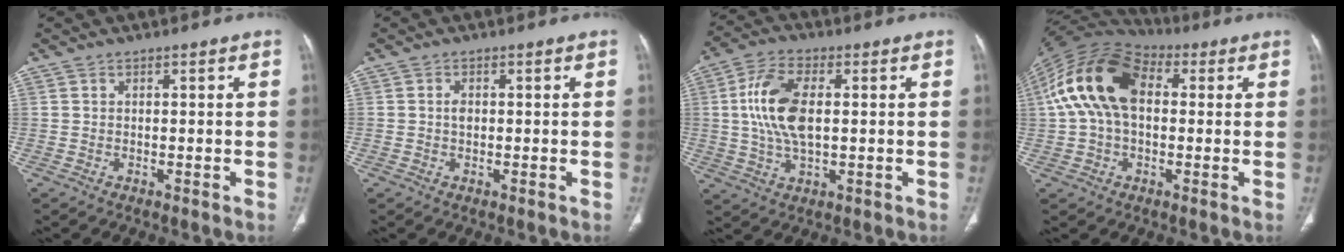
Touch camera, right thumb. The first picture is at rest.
{"total": 1.5, "force": [0.1, 1.1, 1.1], "torque": [-0.016, 0.003, 0.000]}
{"total": 8.8, "force": [0.9, 4.5, 7.6], "torque": [-0.157, 0.004, 0.017]}
{"total": 17.3, "force": [2.8, 10.9, 13.1], "torque": [-0.246, 0.042, 0.042]}